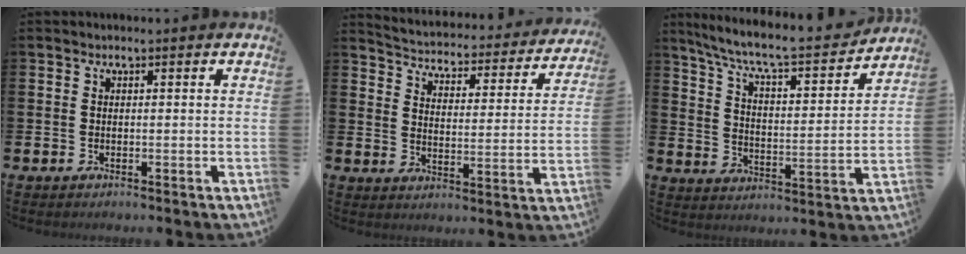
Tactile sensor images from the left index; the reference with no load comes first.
{"total": 3.7, "force": [3.6, 0.9, 0.6], "torque": [-0.040, -0.035, 0.053]}
{"total": 8.4, "force": [7.6, 0.9, 3.4], "torque": [-0.093, -0.054, 0.124]}